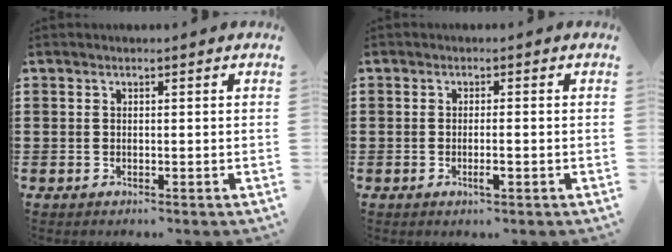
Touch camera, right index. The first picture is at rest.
{"total": 2.0, "force": [-0.8, 0.2, 1.8], "torque": [-0.038, -0.004, -0.018]}